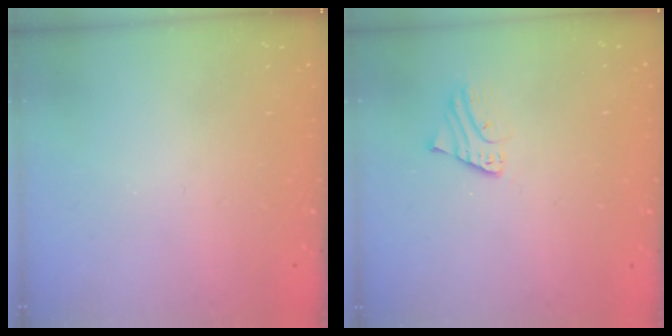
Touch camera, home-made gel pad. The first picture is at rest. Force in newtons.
{"total": 2.0, "press": 2.0, "slide": 0.1}